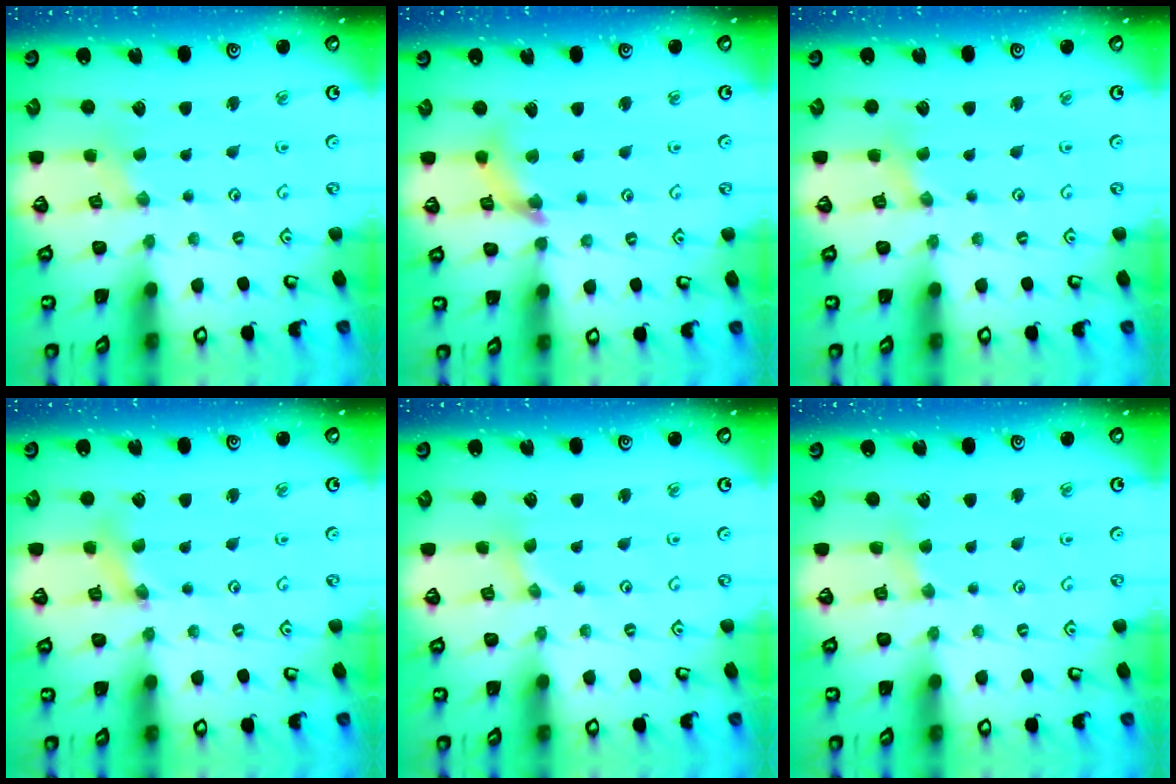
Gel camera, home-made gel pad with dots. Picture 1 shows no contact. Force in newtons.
{"total": 7.5, "press": 7.5, "slide": 0.7}
{"total": 1.0, "press": 1.0, "slide": 0.2}
{"total": 2.8, "press": 2.8, "slide": 0.4}
{"total": 0.8, "press": 0.8, "slide": 0.2}
{"total": 3.2, "press": 3.1, "slide": 0.6}